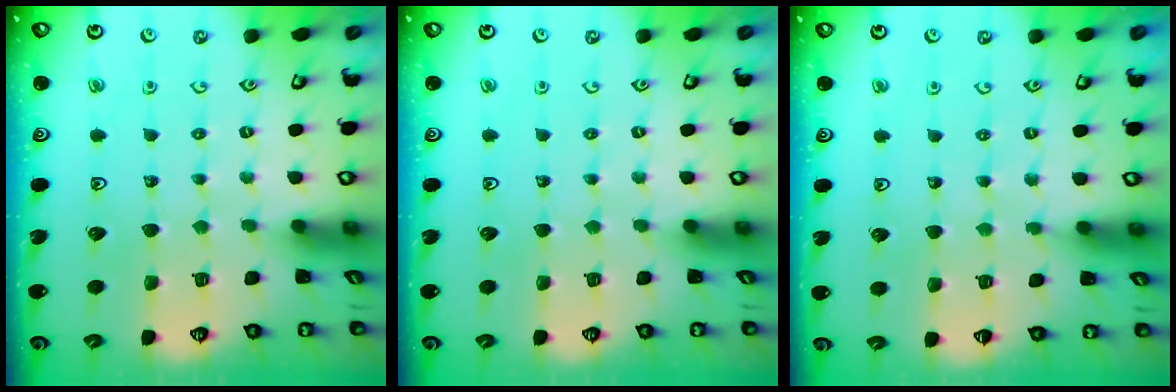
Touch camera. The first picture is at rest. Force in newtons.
{"total": 0.0}
{"total": 3.0, "press": 2.9, "slide": 0.6}